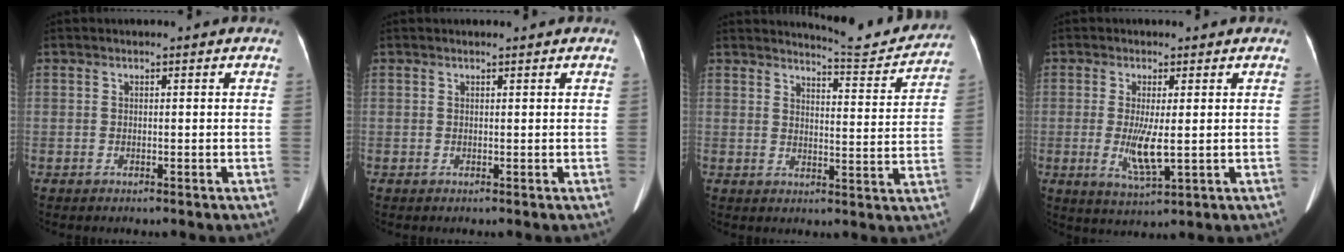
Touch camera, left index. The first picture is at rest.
{"total": 0.7, "force": [0.6, 0.1, 0.2], "torque": [-0.006, 0.003, 0.010]}
{"total": 9.9, "force": [9.9, 0.2, 1.2], "torque": [-0.017, -0.029, 0.121]}
{"total": 5.4, "force": [-0.2, 1.0, 5.3], "torque": [-0.109, -0.017, 0.000]}